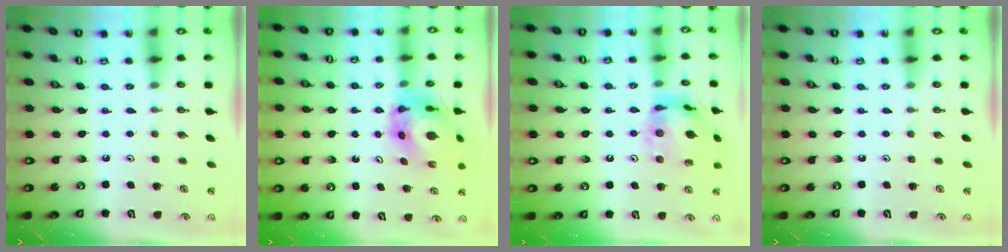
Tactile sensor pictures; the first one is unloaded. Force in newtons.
{"total": 7.1, "press": 7.0, "slide": 0.8}
{"total": 14.7, "press": 14.6, "slide": 1.8}
{"total": 0.0}